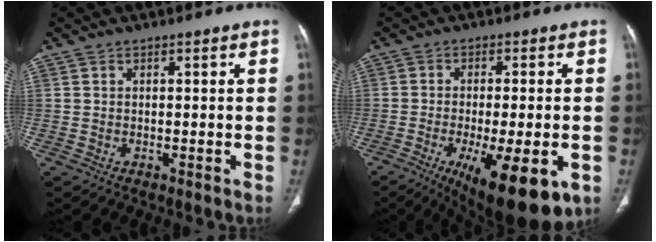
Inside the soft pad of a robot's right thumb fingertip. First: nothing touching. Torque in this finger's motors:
{"motor_torque": [0.73, 2.00, 0.60, 0.36, 0.14]}